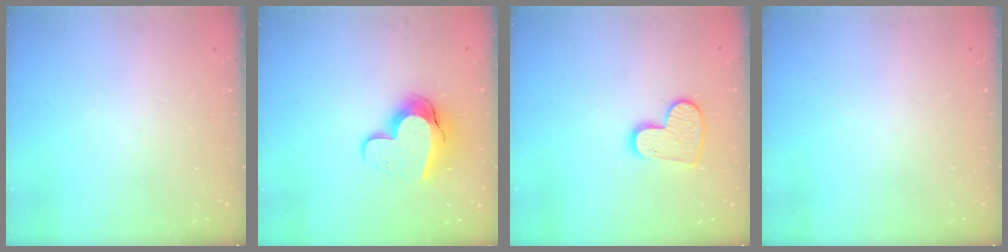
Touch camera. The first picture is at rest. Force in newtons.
{"total": 11.8, "press": 11.7, "slide": 1.0}
{"total": 10.1, "press": 10.0, "slide": 0.6}
{"total": 0.0}